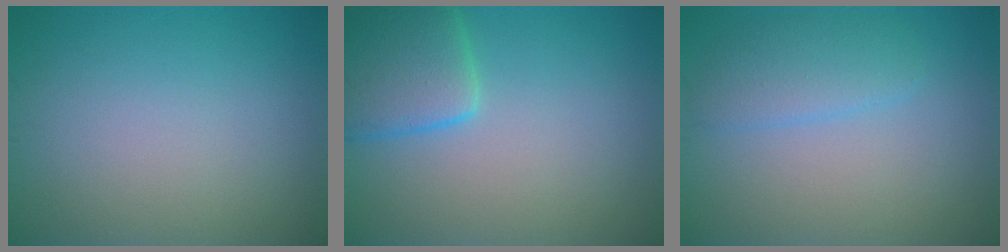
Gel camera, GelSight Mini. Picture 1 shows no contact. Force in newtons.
{"total": 5.0, "press": 5.0, "slide": 0.3}
{"total": 2.7, "press": 2.7, "slide": 0.2}